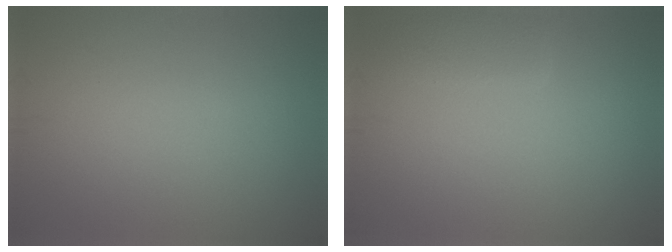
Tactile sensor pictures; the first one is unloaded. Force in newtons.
{"total": 1.8, "press": 1.8, "slide": 0.2}